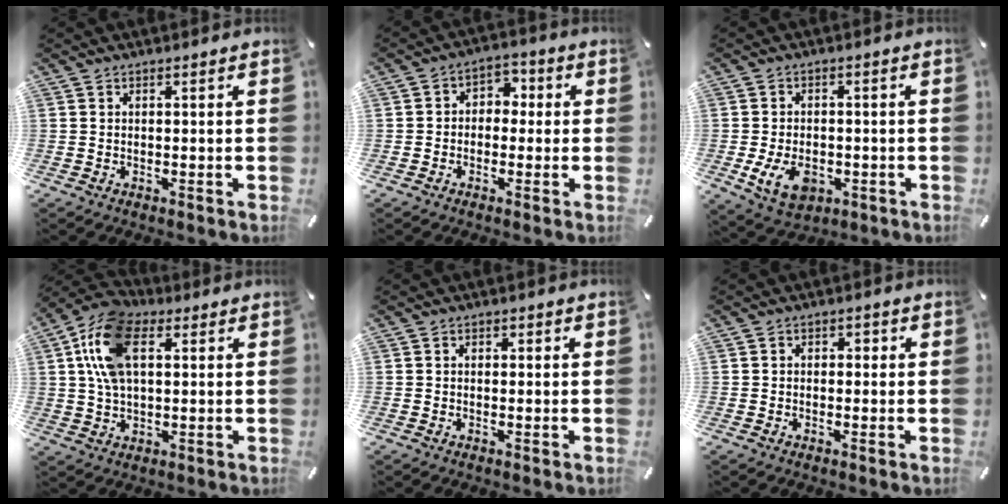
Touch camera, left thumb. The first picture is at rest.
{"total": 4.6, "force": [-1.2, 4.1, 1.8], "torque": [-0.022, 0.012, -0.030]}
{"total": 7.8, "force": [-2.2, 5.6, 5.0], "torque": [-0.094, 0.001, -0.040]}
{"total": 14.0, "force": [4.1, 8.7, 10.2], "torque": [-0.224, 0.009, 0.072]}
{"total": 1.0, "force": [0.0, 0.9, 0.6], "torque": [-0.011, 0.006, -0.001]}
{"total": 1.9, "force": [-0.7, 1.6, 0.8], "torque": [-0.015, 0.011, -0.018]}